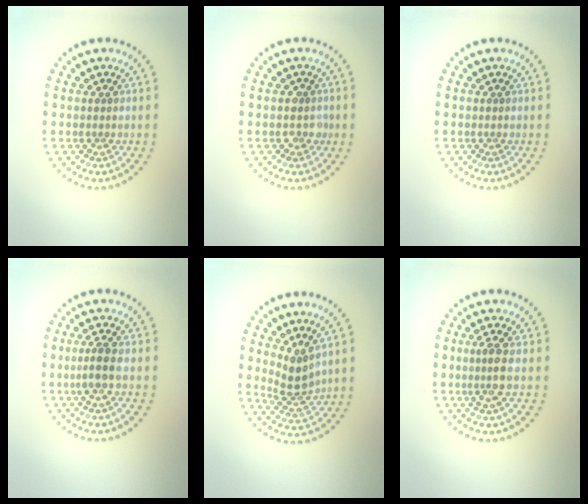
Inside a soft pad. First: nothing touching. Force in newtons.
{"total": 1.3, "press": 1.2, "slide": 0.6}
{"total": 0.0}
{"total": 2.0, "press": 1.6, "slide": 1.2}
{"total": 2.6, "press": 1.8, "slide": 1.8}
{"total": 2.0, "press": 1.6, "slide": 1.2}